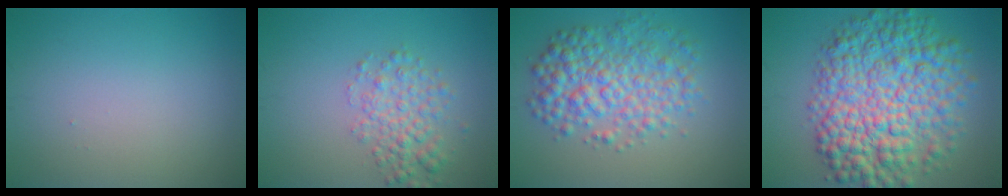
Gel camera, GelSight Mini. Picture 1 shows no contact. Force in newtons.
{"total": 3.4, "press": 3.4, "slide": 0.1}
{"total": 6.1, "press": 6.0, "slide": 0.1}
{"total": 11.5, "press": 11.5, "slide": 0.1}